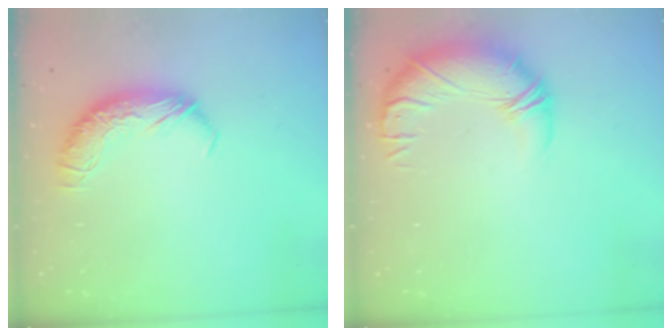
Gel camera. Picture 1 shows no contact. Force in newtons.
{"total": 3.3, "press": 0.7, "slide": 3.2}